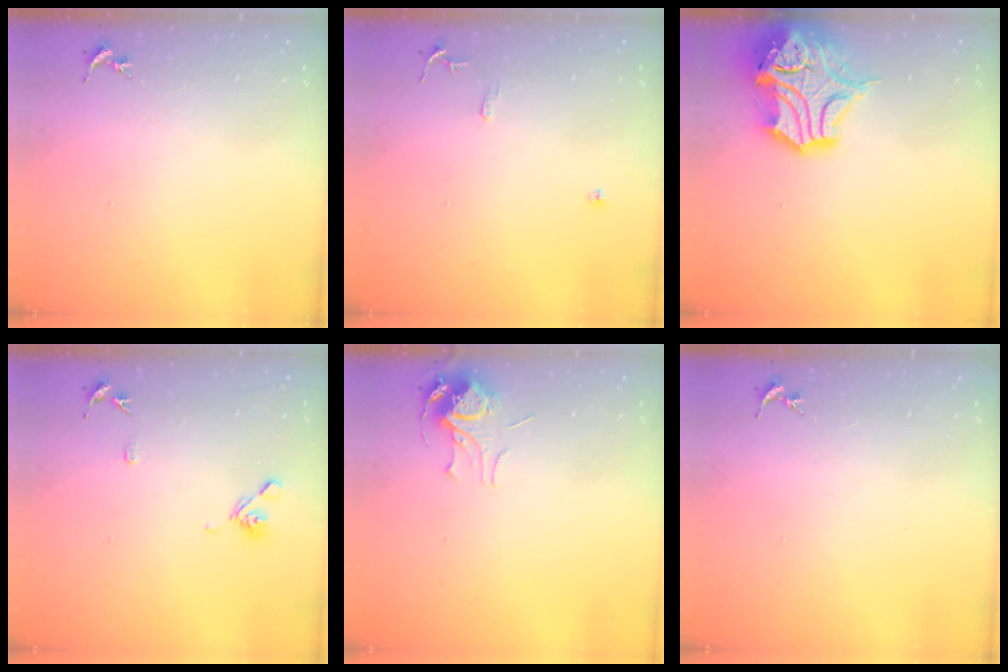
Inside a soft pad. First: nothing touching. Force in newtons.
{"total": 7.1, "press": 7.1, "slide": 0.7}
{"total": 17.4, "press": 17.2, "slide": 2.6}
{"total": 8.6, "press": 8.4, "slide": 1.6}
{"total": 7.1, "press": 7.1, "slide": 0.2}
{"total": 0.0}